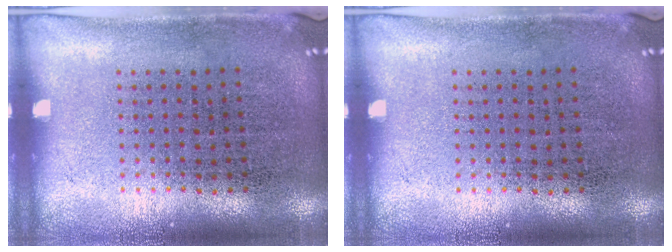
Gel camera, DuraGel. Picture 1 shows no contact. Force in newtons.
{"total": 0.0}